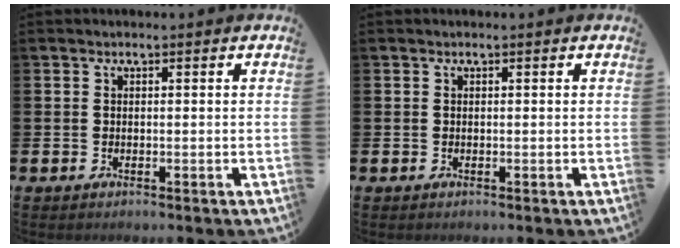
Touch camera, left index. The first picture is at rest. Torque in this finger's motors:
{"motor_torque": [0.12, 0.06, -0.02, 0.01]}